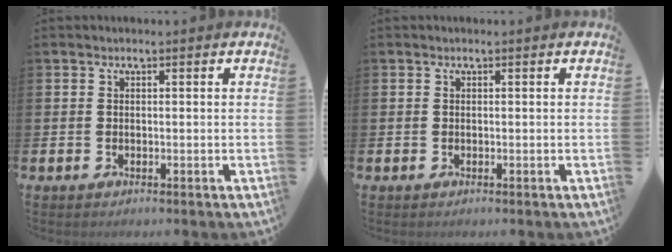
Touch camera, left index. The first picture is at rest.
{"total": 0.0}